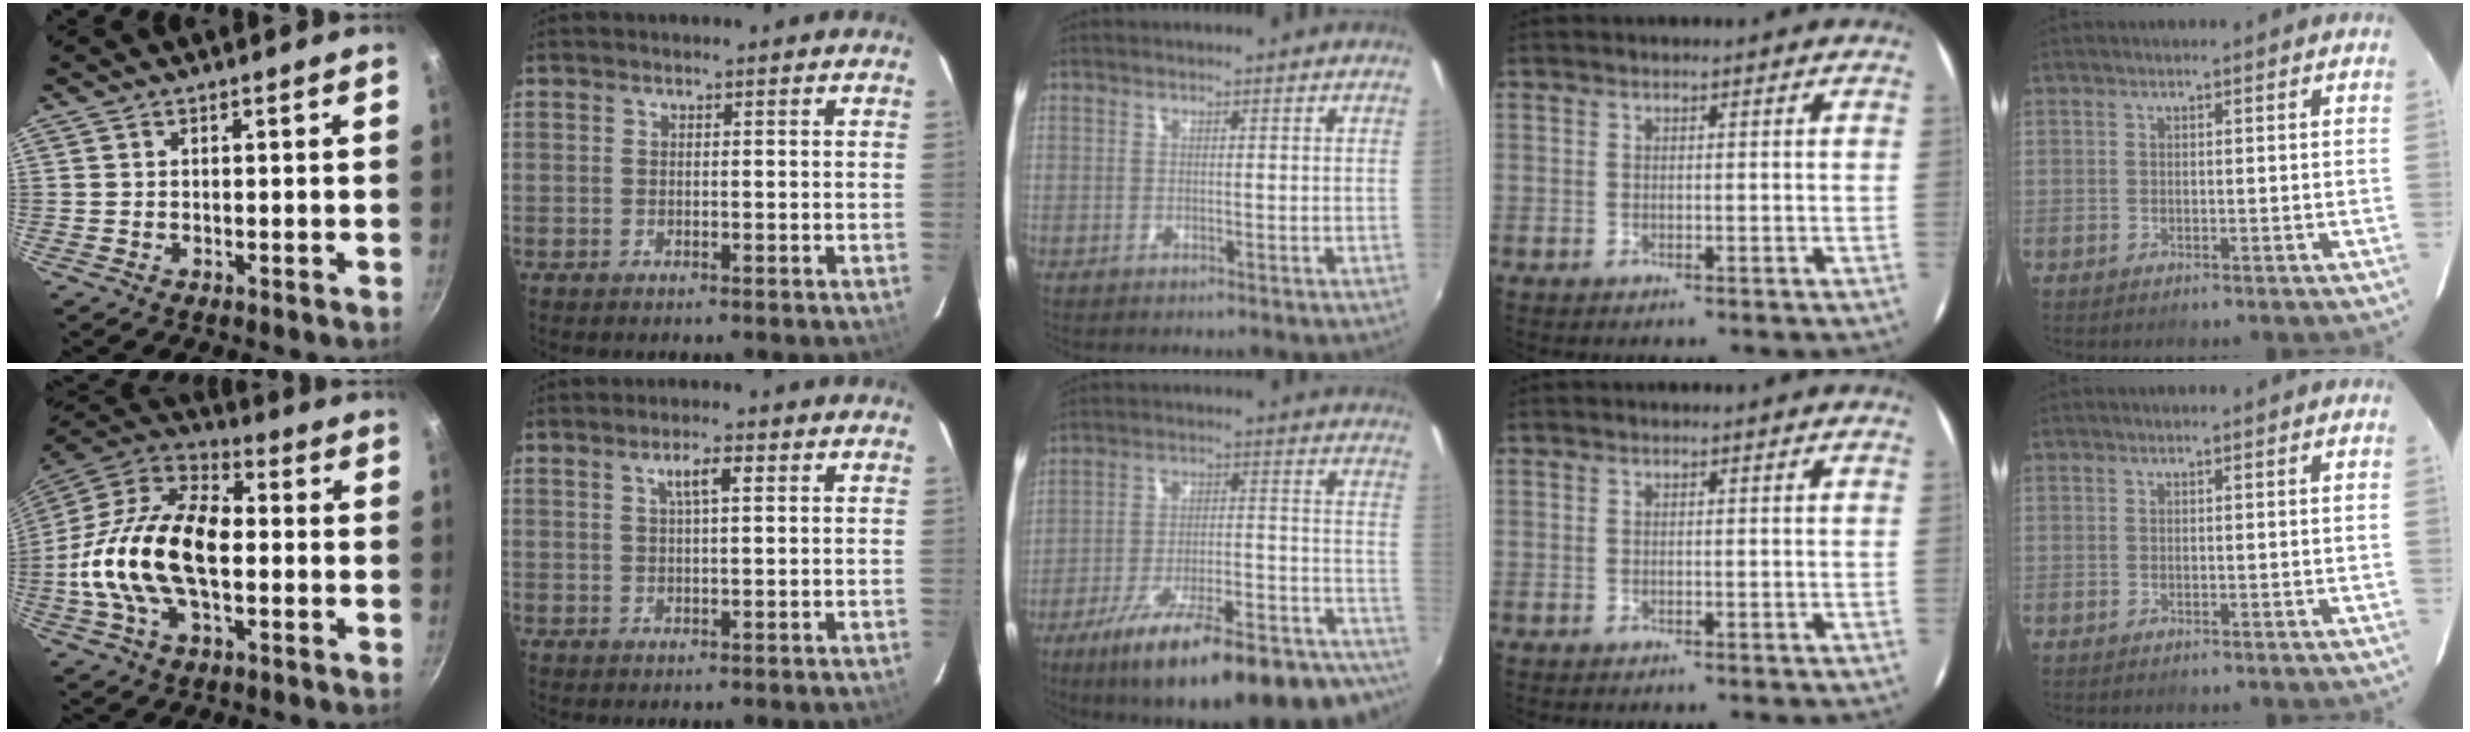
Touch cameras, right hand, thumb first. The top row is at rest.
{"thumb": {"total": 22.6, "force": [-1.8, 12.8, 18.6], "torque": [-0.335, 0.037, -0.047]}, "index": {"total": 3.6, "force": [1.5, 0.8, 3.1], "torque": [-0.056, 0.007, 0.025]}, "middle": {"total": 28.6, "force": [-22.9, 6.7, 15.8], "torque": [-0.220, -0.027, -0.315]}}